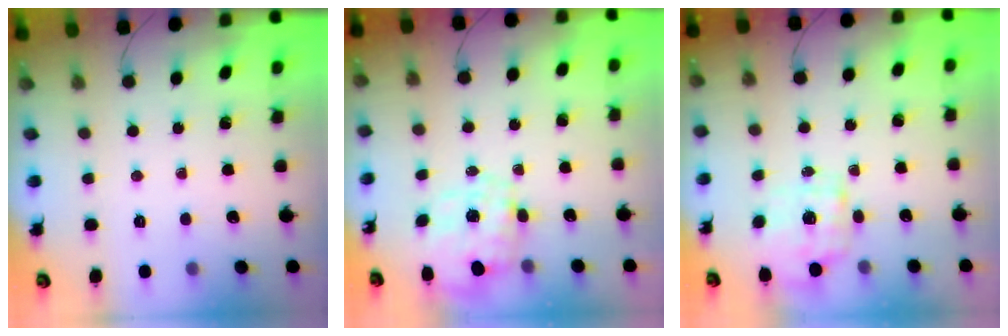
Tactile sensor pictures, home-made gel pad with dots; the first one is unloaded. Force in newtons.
{"total": 2.5, "press": 2.3, "slide": 1.0}
{"total": 2.4, "press": 2.1, "slide": 1.2}